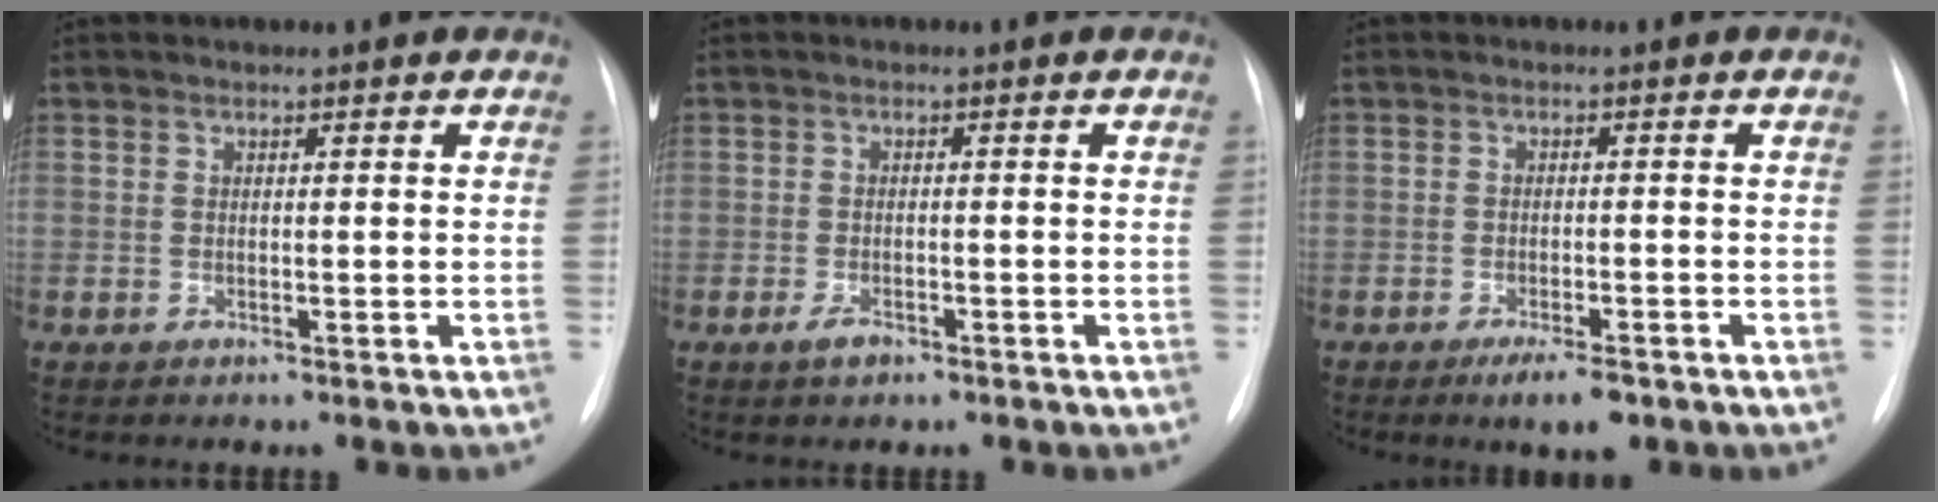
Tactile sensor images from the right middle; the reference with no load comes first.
{"total": 2.1, "force": [-1.3, 0.9, 1.3], "torque": [-0.029, -0.001, -0.021]}
{"total": 4.4, "force": [-2.9, 1.2, 3.1], "torque": [-0.050, -0.004, -0.041]}